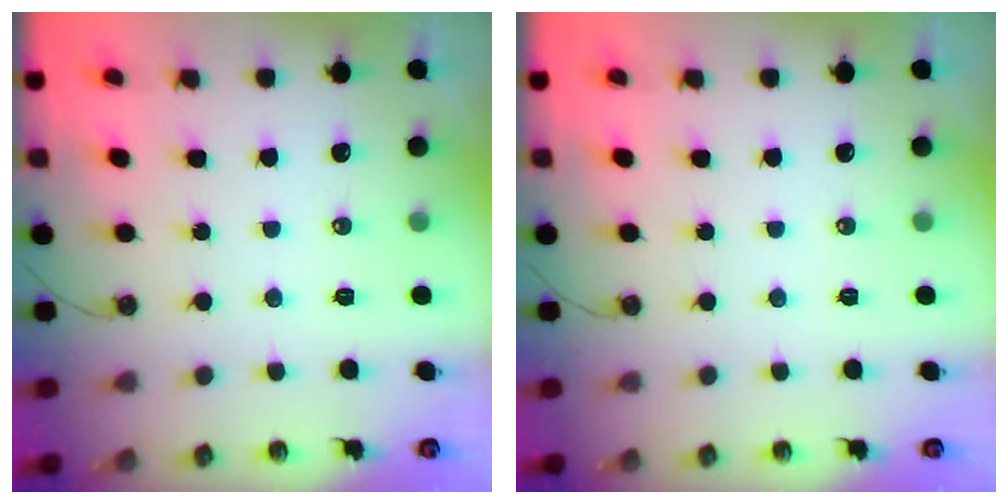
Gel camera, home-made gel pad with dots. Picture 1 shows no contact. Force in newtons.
{"total": 0.0}